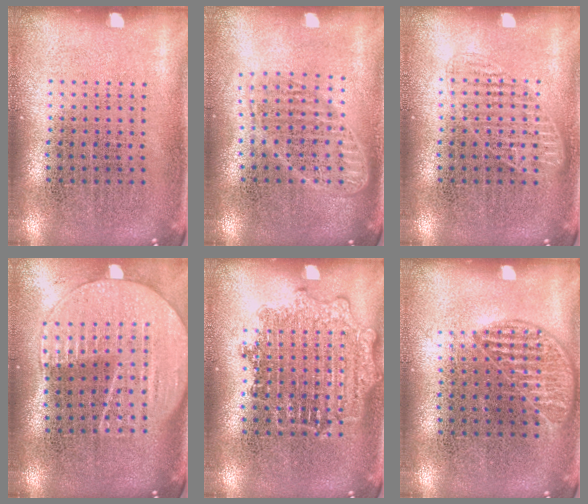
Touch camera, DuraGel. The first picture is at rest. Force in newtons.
{"total": 1.8, "press": 1.6, "slide": 0.9}
{"total": 1.6, "press": 1.6, "slide": 0.3}
{"total": 2.0, "press": 1.8, "slide": 0.9}
{"total": 2.6, "press": 2.6, "slide": 0.4}
{"total": 1.0, "press": 0.9, "slide": 0.4}